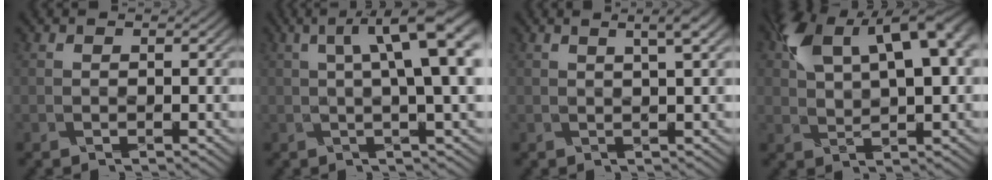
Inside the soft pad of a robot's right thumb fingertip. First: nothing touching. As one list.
[{"total": 10.8, "force": [2.3, 2.7, 10.2], "torque": [-0.137, 0.017, 0.030]}, {"total": 3.2, "force": [1.4, 0.5, 2.8], "torque": [-0.041, 0.009, 0.022]}, {"total": 12.5, "force": [4.5, 6.2, 9.8], "torque": [-0.184, 0.016, 0.080]}]